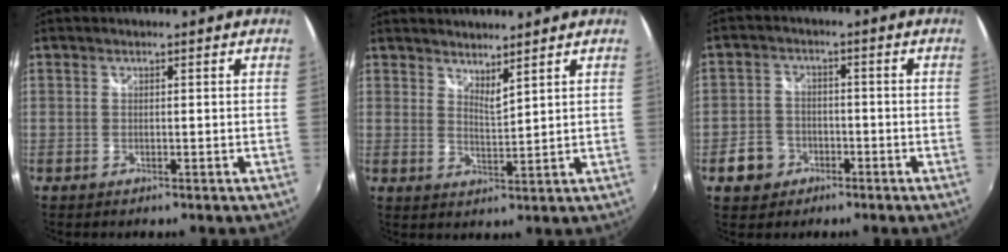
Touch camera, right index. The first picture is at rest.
{"total": 3.8, "force": [3.4, 0.2, 1.5], "torque": [-0.025, -0.004, 0.054]}
{"total": 6.1, "force": [-2.9, 5.2, 1.3], "torque": [-0.039, 0.016, -0.046]}